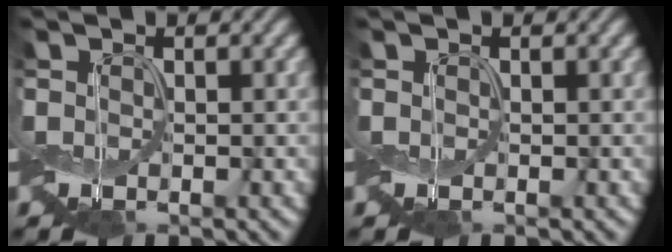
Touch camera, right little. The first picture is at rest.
{"total": 0.0}